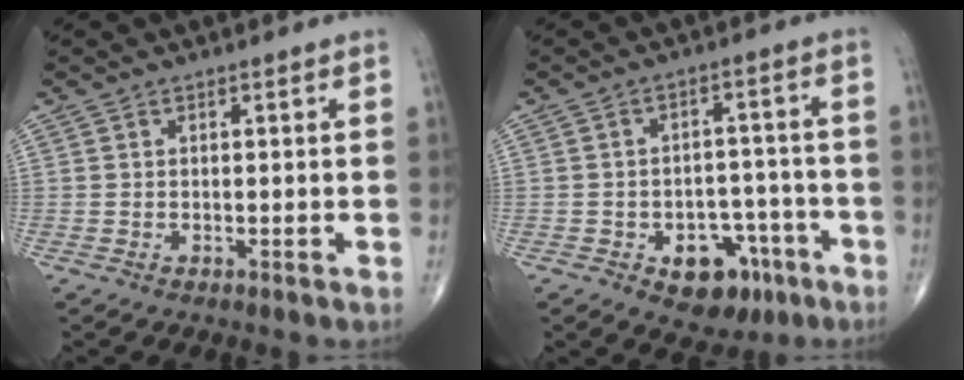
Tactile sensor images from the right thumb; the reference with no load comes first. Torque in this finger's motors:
{"motor_torque": [3.03, 1.34, 0.50, -0.80, 0.05]}